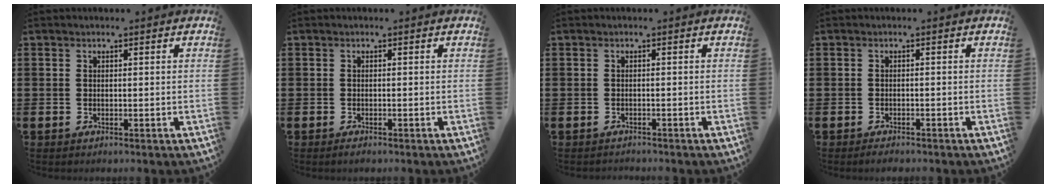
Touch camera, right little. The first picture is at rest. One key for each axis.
{"total": 0.6, "fx": -0.3, "fy": 0.2, "fz": 0.5, "tx": -0.001, "ty": -0.004, "tz": -0.009}
{"total": 0.6, "fx": -0.5, "fy": 0.0, "fz": -0.1, "tx": 0.000, "ty": -0.002, "tz": -0.011}
{"total": 0.9, "fx": -0.8, "fy": 0.2, "fz": 0.2, "tx": -0.007, "ty": -0.002, "tz": -0.017}